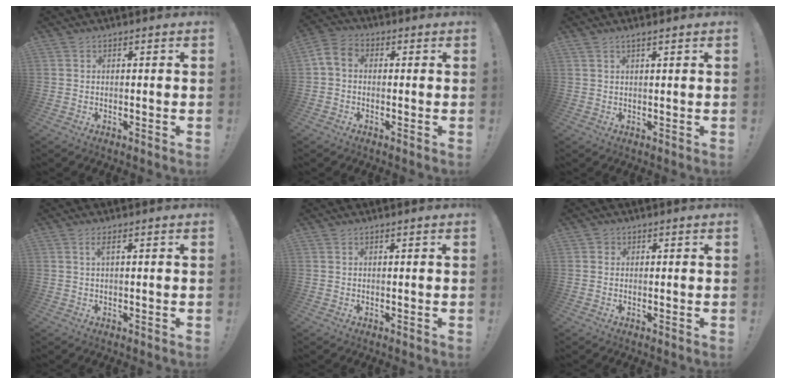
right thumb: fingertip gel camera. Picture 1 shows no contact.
{"total": 5.7, "force": [0.0, 4.2, 3.8], "torque": [-0.074, 0.014, 0.008]}
{"total": 1.5, "force": [1.2, 0.3, 0.9], "torque": [-0.018, 0.000, 0.022]}
{"total": 1.7, "force": [0.5, 0.1, 1.7], "torque": [-0.026, -0.001, 0.005]}
{"total": 0.0}
{"total": 1.3, "force": [0.3, 1.2, 0.1], "torque": [-0.002, 0.004, 0.005]}